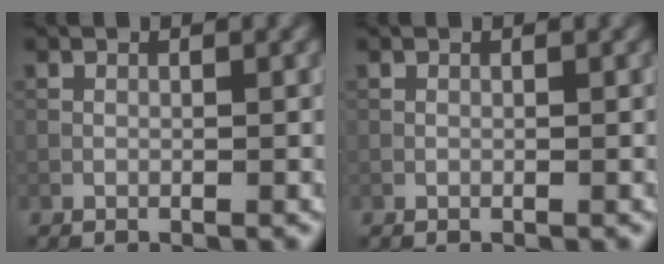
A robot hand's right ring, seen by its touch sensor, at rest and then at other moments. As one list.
[{"total": 0.0}]